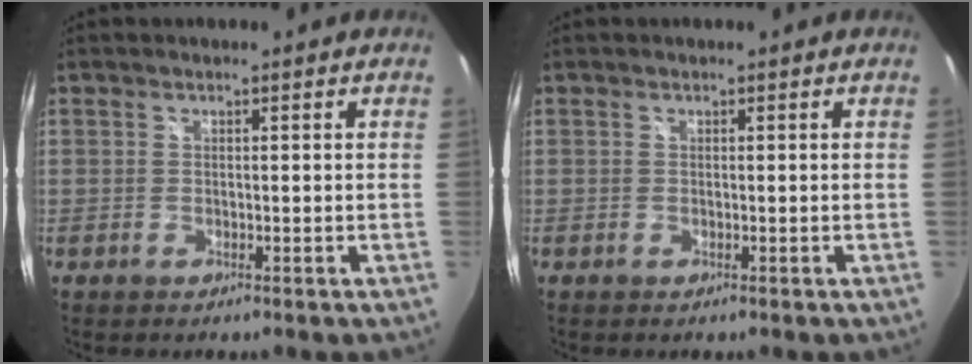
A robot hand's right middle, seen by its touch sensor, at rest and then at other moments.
{"total": 0.0}